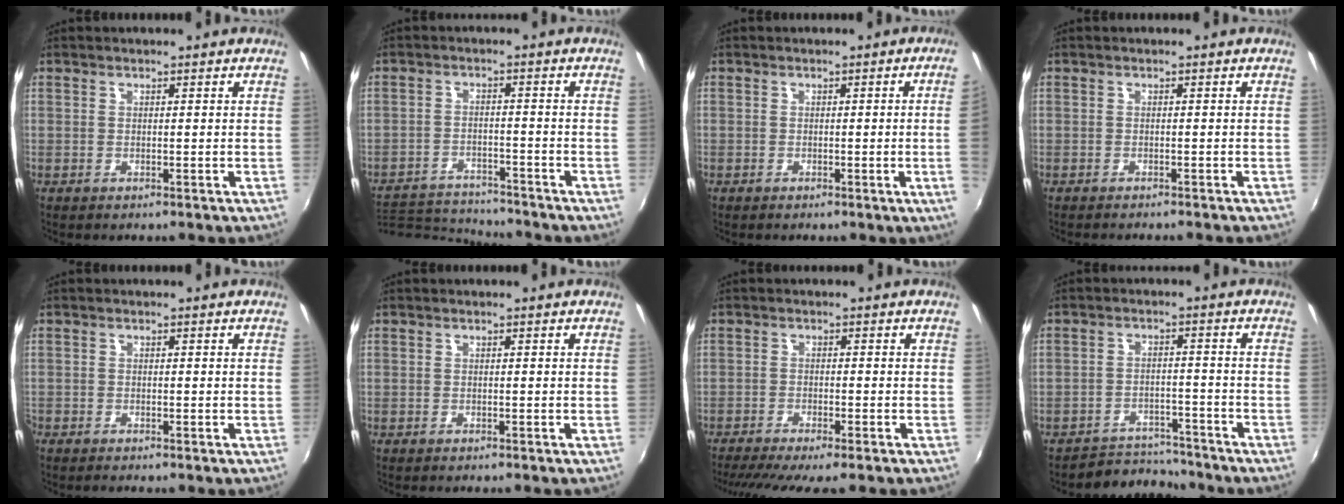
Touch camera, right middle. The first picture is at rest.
{"total": 11.6, "force": [-11.2, 1.7, 2.4], "torque": [-0.069, 0.001, -0.183]}
{"total": 3.4, "force": [0.0, -1.6, 2.9], "torque": [-0.050, -0.009, 0.007]}
{"total": 1.9, "force": [-1.8, 0.2, 0.6], "torque": [-0.020, -0.011, -0.031]}
{"total": 0.9, "force": [-0.9, 0.1, 0.2], "torque": [-0.006, -0.006, -0.020]}
{"total": 0.0}
{"total": 7.6, "force": [-6.4, 0.0, 4.2], "torque": [-0.096, -0.026, -0.102]}
{"total": 6.9, "force": [-6.6, 2.2, -0.1], "torque": [-0.012, 0.017, -0.098]}